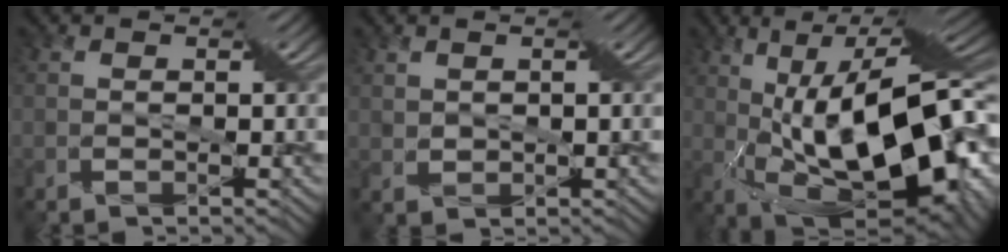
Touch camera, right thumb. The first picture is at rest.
{"total": 1.1, "force": [1.0, 0.5, 0.3], "torque": [-0.031, -0.006, 0.027]}
{"total": 17.0, "force": [1.5, 5.3, 16.1], "torque": [-0.285, 0.016, 0.030]}